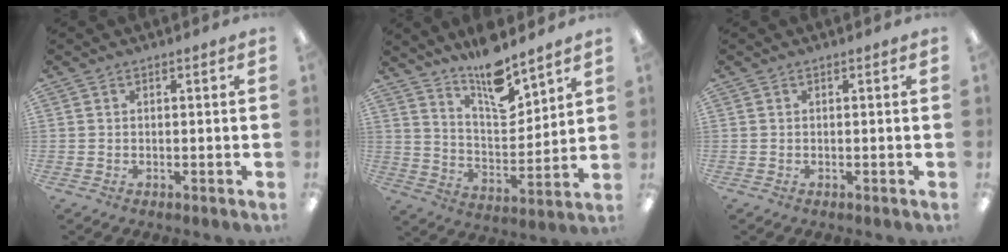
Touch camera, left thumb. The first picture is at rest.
{"total": 13.7, "force": [10.9, 4.4, 7.2], "torque": [-0.114, -0.073, 0.189]}
{"total": 0.0}